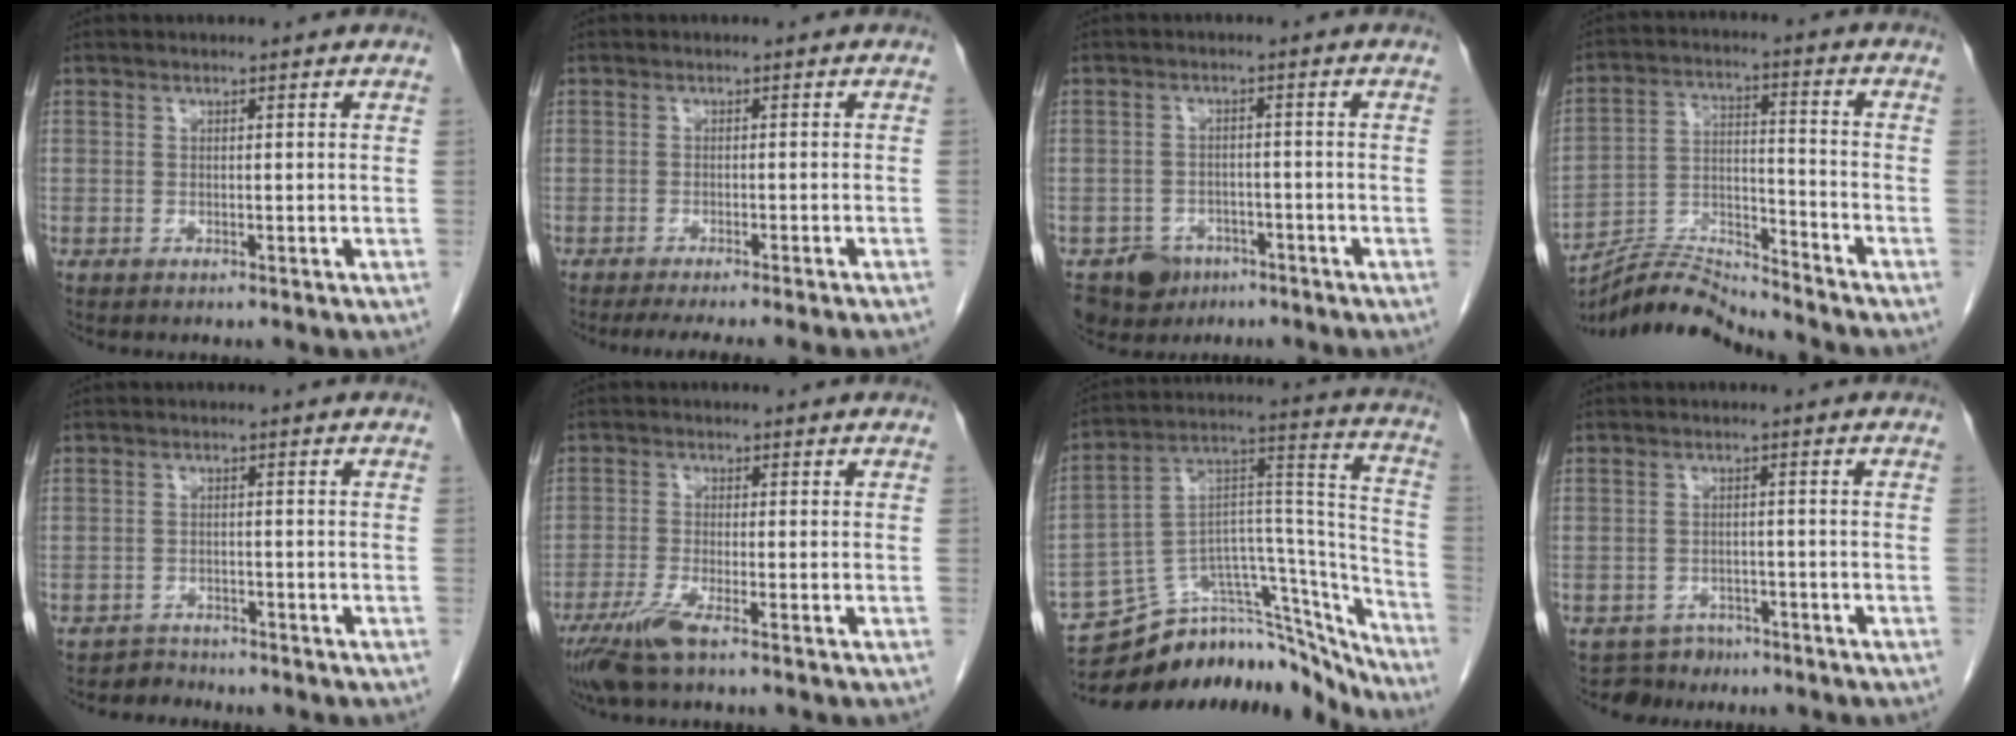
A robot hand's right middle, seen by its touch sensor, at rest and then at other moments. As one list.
[{"total": 8.7, "force": [-7.5, -0.6, 4.4], "torque": [-0.035, -0.016, -0.100]}, {"total": 5.9, "force": [-3.9, 4.2, 1.2], "torque": [-0.017, 0.005, -0.058]}, {"total": 9.8, "force": [-9.7, -1.3, 0.2], "torque": [-0.004, 0.026, -0.178]}, {"total": 2.0, "force": [-1.7, 0.4, -1.0], "torque": [0.023, -0.003, -0.030]}, {"total": 5.1, "force": [-3.3, 0.1, 3.8], "torque": [-0.083, -0.017, -0.068]}, {"total": 23.2, "force": [-21.5, 5.7, 6.5], "torque": [-0.063, 0.065, -0.323]}, {"total": 3.5, "force": [-2.7, 2.1, -0.7], "torque": [0.012, 0.006, -0.043]}]